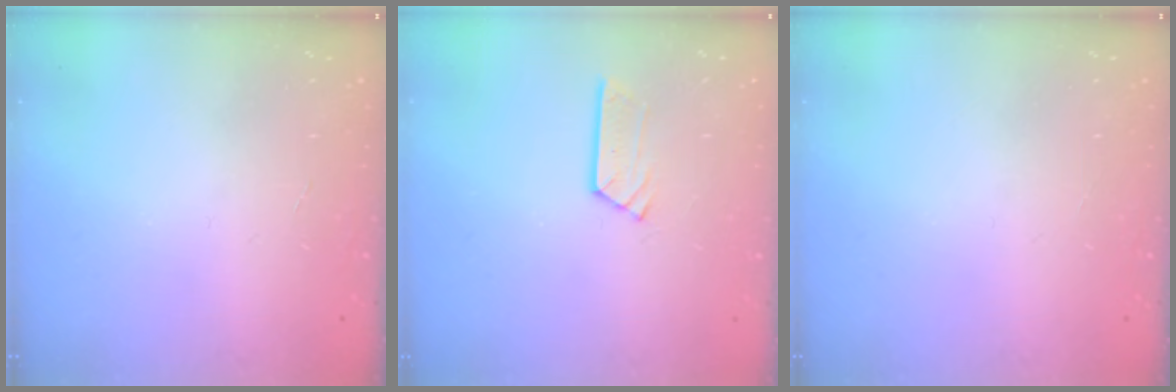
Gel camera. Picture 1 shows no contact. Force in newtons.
{"total": 3.5, "press": 3.5, "slide": 0.1}
{"total": 0.0}